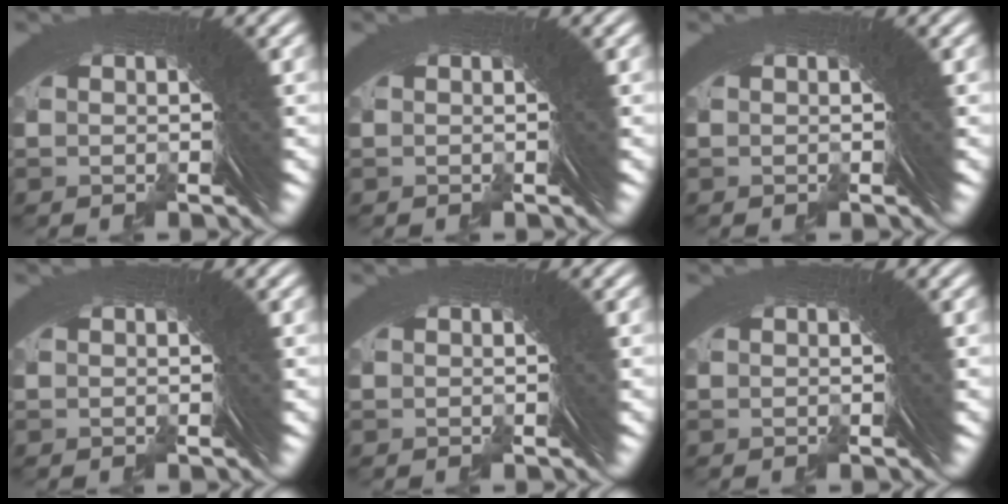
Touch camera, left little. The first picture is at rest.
{"total": 0.0}
{"total": 0.0}
{"total": 0.0}
{"total": 0.0}
{"total": 0.0}